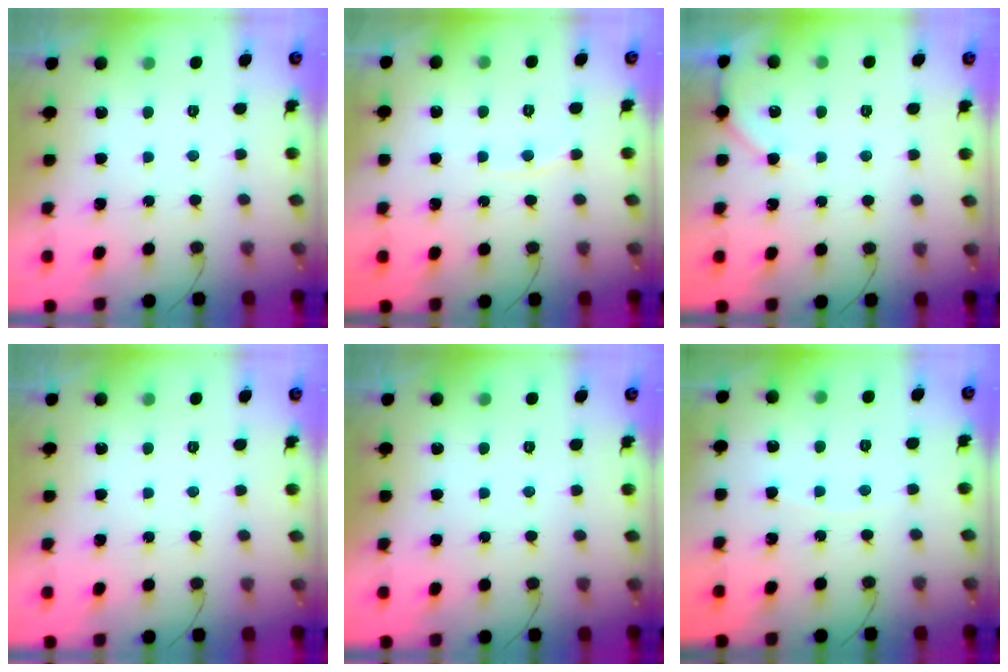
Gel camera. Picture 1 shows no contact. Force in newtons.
{"total": 2.2, "press": 2.2, "slide": 0.3}
{"total": 3.7, "press": 3.7, "slide": 0.5}
{"total": 0.0}
{"total": 0.0}
{"total": 2.3, "press": 2.3, "slide": 0.3}